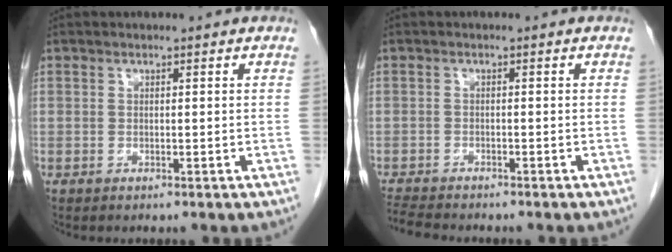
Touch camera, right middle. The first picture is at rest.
{"total": 5.1, "force": [-4.8, 0.6, 1.6], "torque": [-0.034, -0.016, -0.082]}